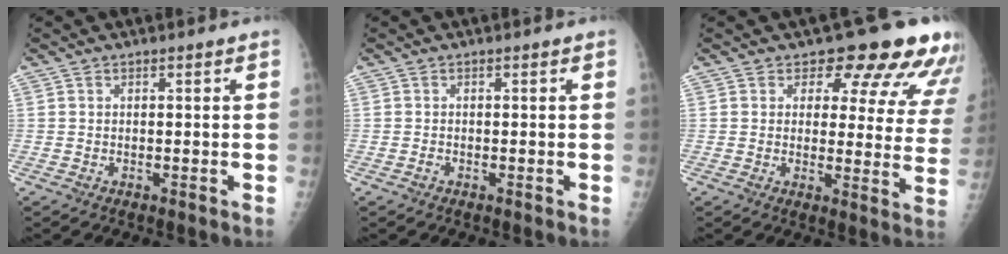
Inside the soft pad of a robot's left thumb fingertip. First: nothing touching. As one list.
[{"total": 0.5, "force": [-0.3, 0.3, 0.3], "torque": [-0.004, 0.000, -0.006]}, {"total": 14.6, "force": [11.6, 6.0, 6.5], "torque": [-0.021, -0.069, 0.114]}]